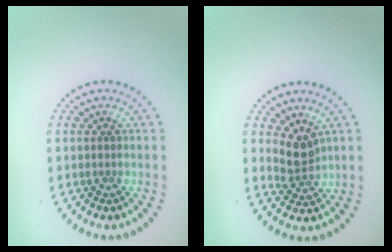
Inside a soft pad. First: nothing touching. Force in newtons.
{"total": 2.4, "press": 1.8, "slide": 1.6}